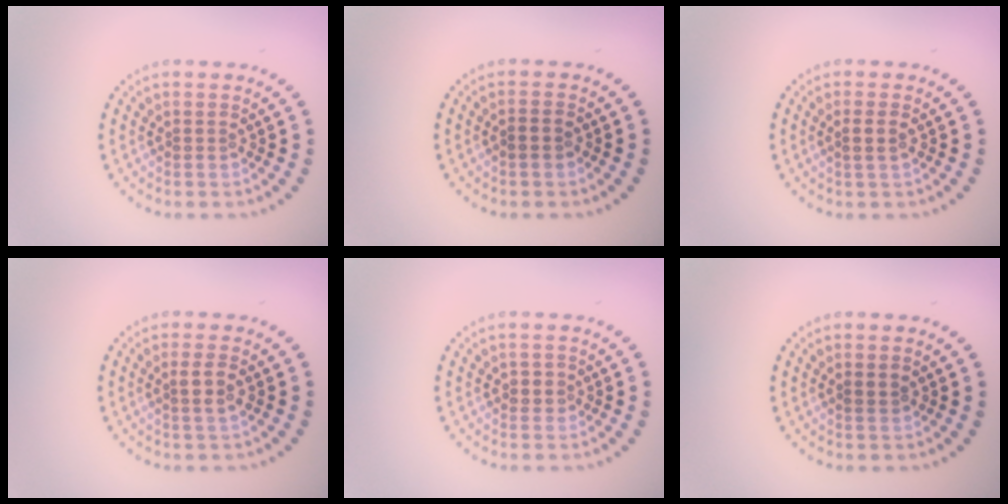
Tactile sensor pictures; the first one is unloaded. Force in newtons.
{"total": 1.3, "press": 1.1, "slide": 0.5}
{"total": 1.4, "press": 1.1, "slide": 0.8}
{"total": 1.6, "press": 1.4, "slide": 0.8}
{"total": 1.2, "press": 1.1, "slide": 0.6}
{"total": 0.9, "press": 0.9, "slide": 0.1}